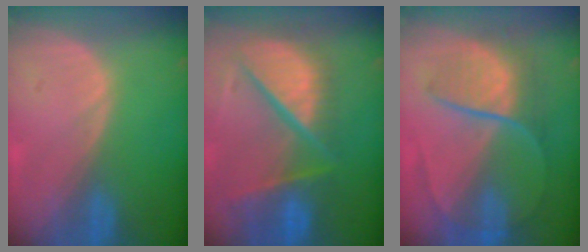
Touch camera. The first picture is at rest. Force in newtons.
{"total": 12.0, "press": 10.0, "slide": 6.6}
{"total": 8.2, "press": 7.3, "slide": 3.7}